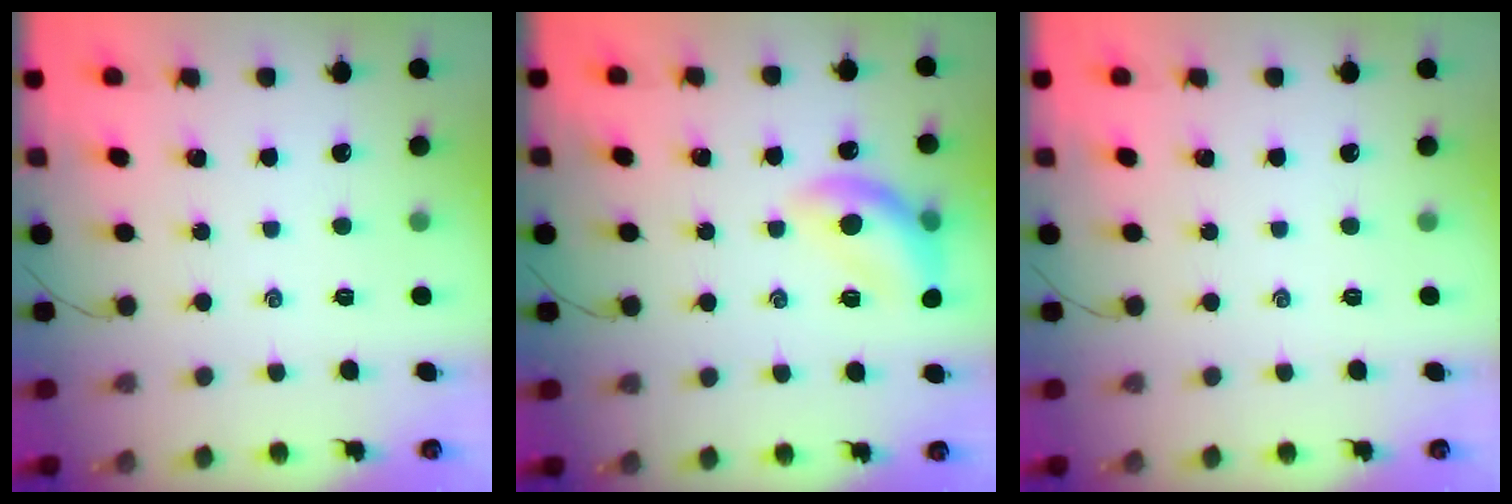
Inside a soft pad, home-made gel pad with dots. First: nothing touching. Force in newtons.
{"total": 12.9, "press": 12.8, "slide": 1.7}
{"total": 0.0}